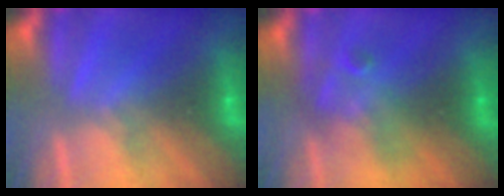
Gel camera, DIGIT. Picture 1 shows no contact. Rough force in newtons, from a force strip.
{"total": 2.6}